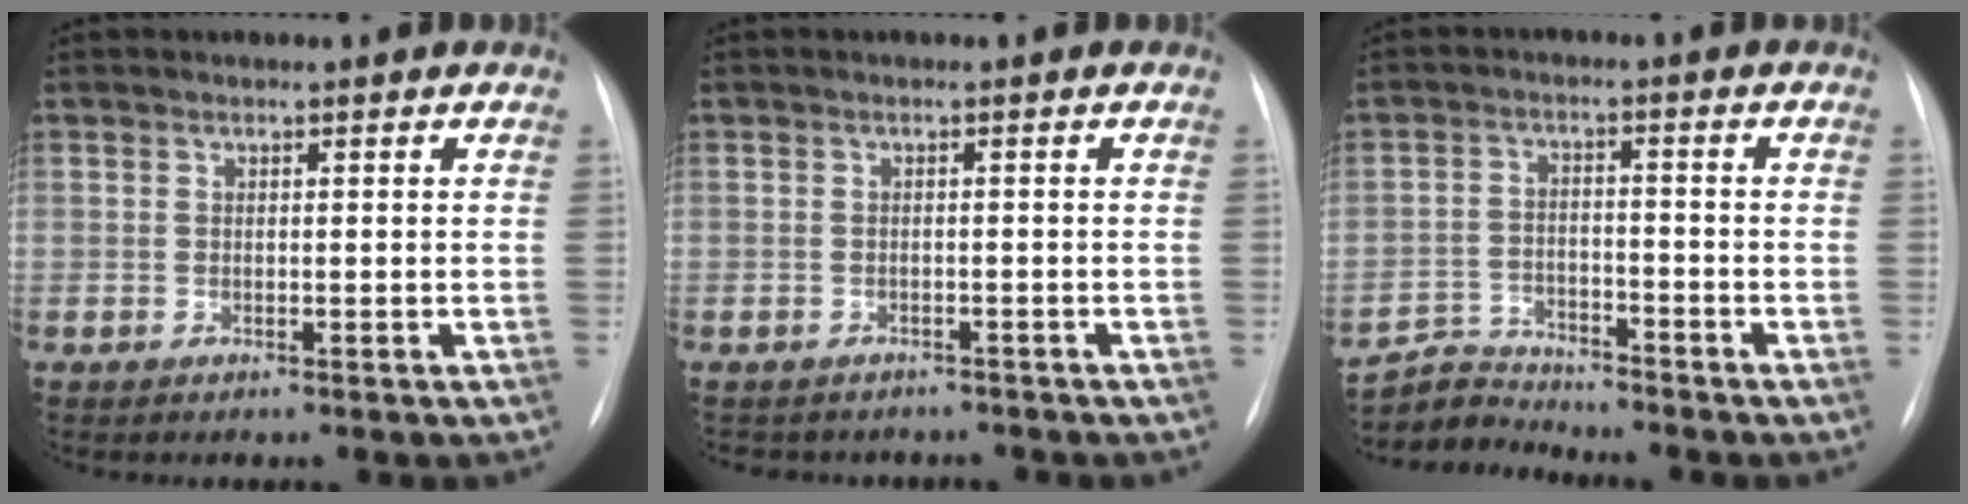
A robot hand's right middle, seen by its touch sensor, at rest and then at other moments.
{"total": 5.9, "force": [-5.3, 2.6, 0.9], "torque": [-0.012, 0.007, -0.058]}
{"total": 5.5, "force": [-5.4, 0.2, -1.3], "torque": [0.015, -0.004, -0.097]}